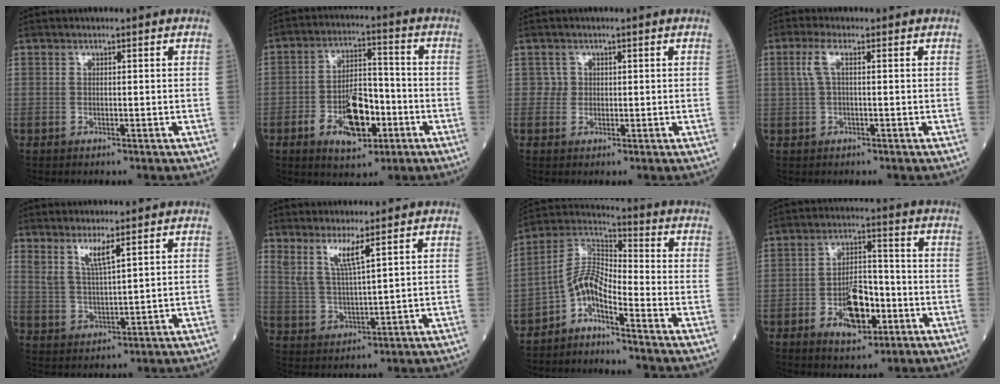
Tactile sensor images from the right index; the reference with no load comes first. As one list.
[{"total": 10.5, "force": [-4.0, 4.4, 8.6], "torque": [-0.157, 0.006, -0.064]}, {"total": 1.3, "force": [0.2, 1.3, -0.1], "torque": [0.012, 0.003, -0.003]}, {"total": 2.8, "force": [0.6, 0.5, 2.7], "torque": [-0.065, 0.016, 0.014]}, {"total": 4.4, "force": [3.0, 0.1, 3.3], "torque": [-0.068, -0.011, 0.063]}, {"total": 5.1, "force": [3.3, -0.3, 3.9], "torque": [-0.080, -0.013, 0.069]}, {"total": 6.9, "force": [-4.6, 1.7, 4.8], "torque": [-0.100, 0.021, -0.097]}, {"total": 8.9, "force": [-3.5, 3.8, 7.3], "torque": [-0.131, 0.008, -0.056]}]